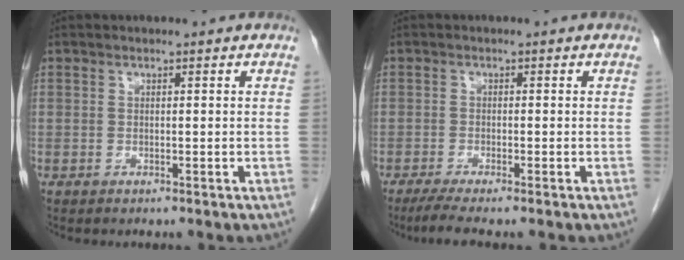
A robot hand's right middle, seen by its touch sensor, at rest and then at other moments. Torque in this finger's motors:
{"motor_torque": [0.55, -0.44, 0.08, 0.02]}